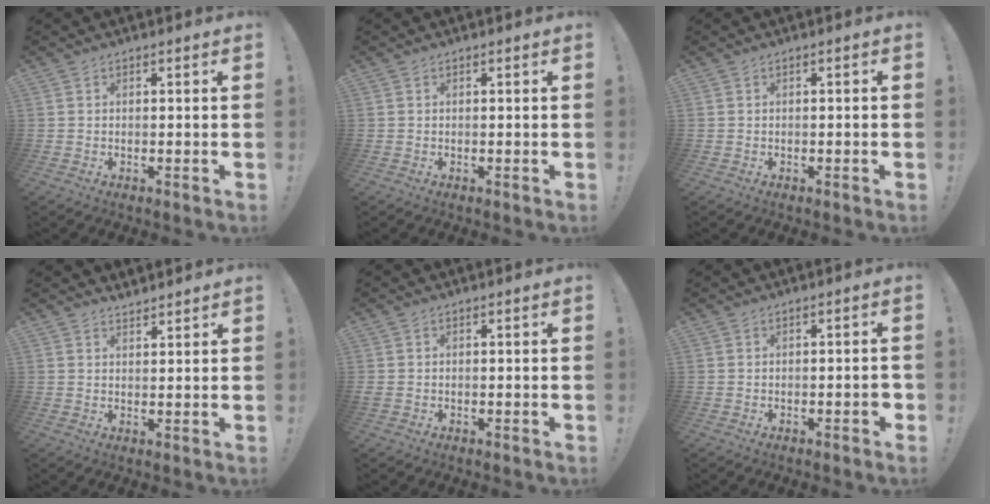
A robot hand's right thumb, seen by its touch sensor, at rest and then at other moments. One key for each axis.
{"total": 0.0}
{"total": 0.7, "fx": -0.5, "fy": -0.3, "fz": 0.5, "tx": -0.009, "ty": 0.000, "tz": -0.009}
{"total": 2.4, "fx": 2.3, "fy": 0.3, "fz": 0.0, "tx": 0.011, "ty": -0.020, "tz": 0.042}
{"total": 0.7, "fx": -0.1, "fy": 0.6, "fz": 0.3, "tx": -0.014, "ty": 0.005, "tz": 0.000}
{"total": 2.3, "fx": -0.9, "fy": 0.6, "fz": 2.0, "tx": -0.030, "ty": 0.005, "tz": -0.014}